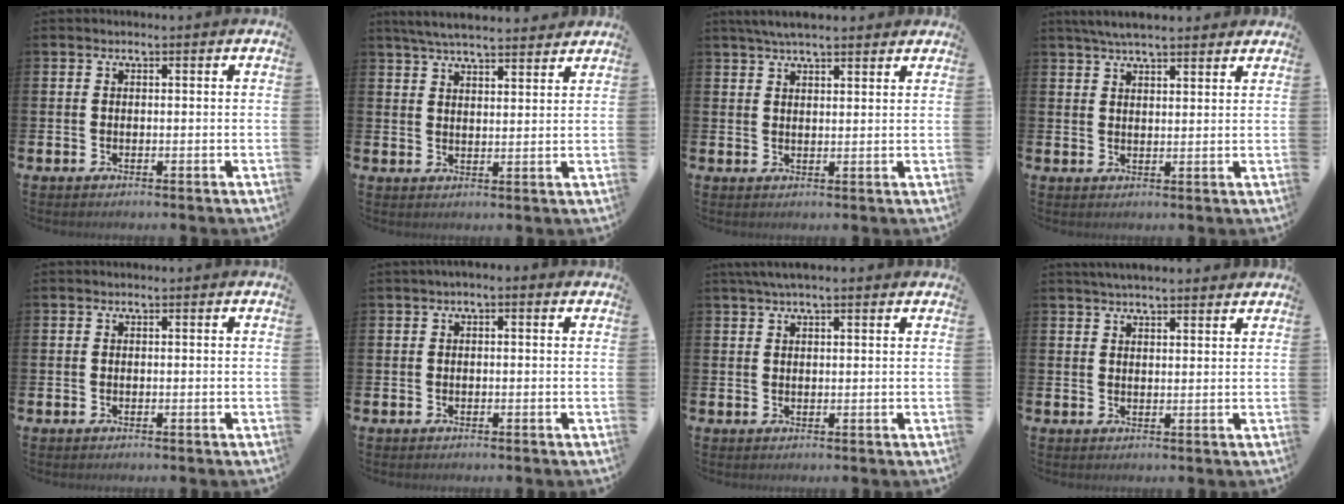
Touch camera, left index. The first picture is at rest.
{"total": 5.5, "force": [5.3, 0.5, 1.4], "torque": [-0.038, -0.020, 0.096]}
{"total": 4.3, "force": [3.9, 0.9, 1.6], "torque": [-0.033, -0.009, 0.071]}
{"total": 4.7, "force": [4.3, 0.8, 1.6], "torque": [-0.033, -0.011, 0.078]}
{"total": 0.0}
{"total": 0.8, "force": [-0.2, 0.3, 0.7], "torque": [-0.012, 0.001, -0.005]}
{"total": 2.7, "force": [2.1, 0.6, 1.6], "torque": [-0.027, 0.001, 0.036]}
{"total": 3.3, "force": [3.2, 0.3, 0.8], "torque": [-0.021, -0.007, 0.059]}